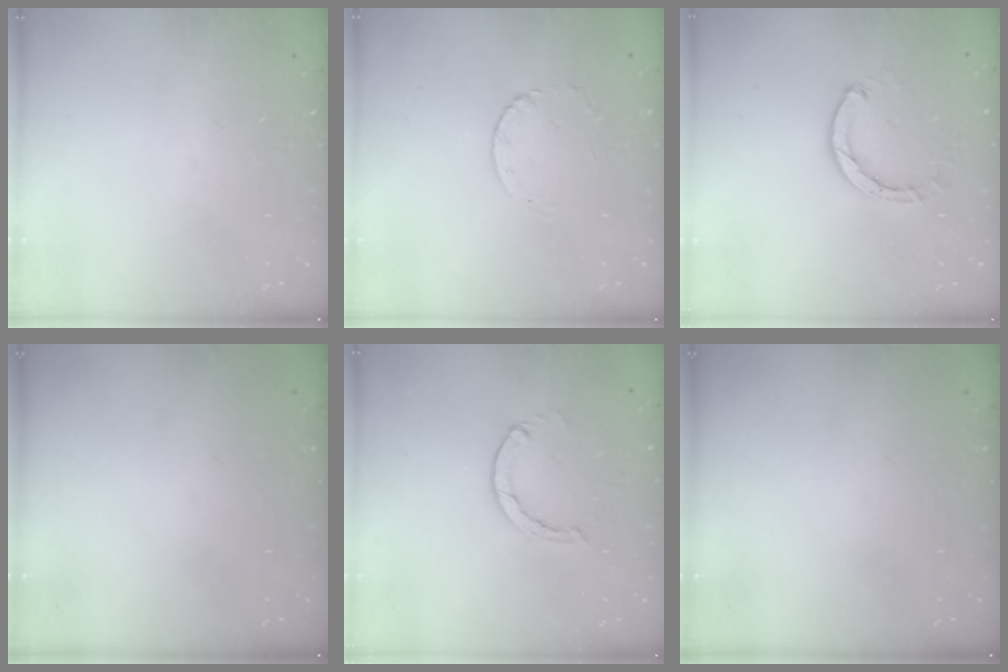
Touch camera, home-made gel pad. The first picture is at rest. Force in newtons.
{"total": 2.4, "press": 2.4, "slide": 0.3}
{"total": 3.0, "press": 3.0, "slide": 0.4}
{"total": 0.0}
{"total": 1.3, "press": 1.3, "slide": 0.3}
{"total": 0.0}